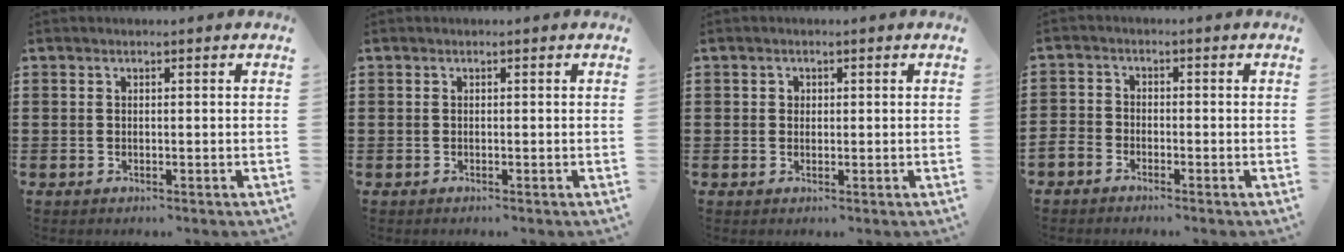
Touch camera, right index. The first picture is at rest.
{"total": 0.0}
{"total": 0.9, "force": [0.2, 0.9, 0.2], "torque": [-0.007, 0.005, 0.005]}
{"total": 2.3, "force": [-2.1, 0.8, 0.1], "torque": [-0.014, 0.001, -0.048]}